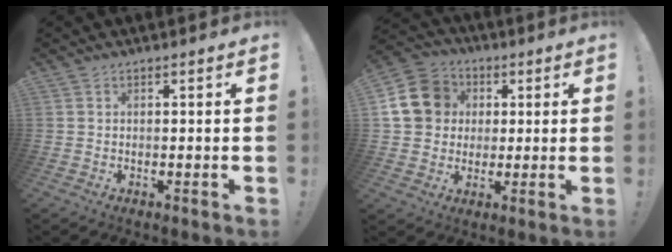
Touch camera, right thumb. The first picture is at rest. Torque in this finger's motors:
{"motor_torque": [0.94, 0.94, 0.06, 0.03, 0.00]}